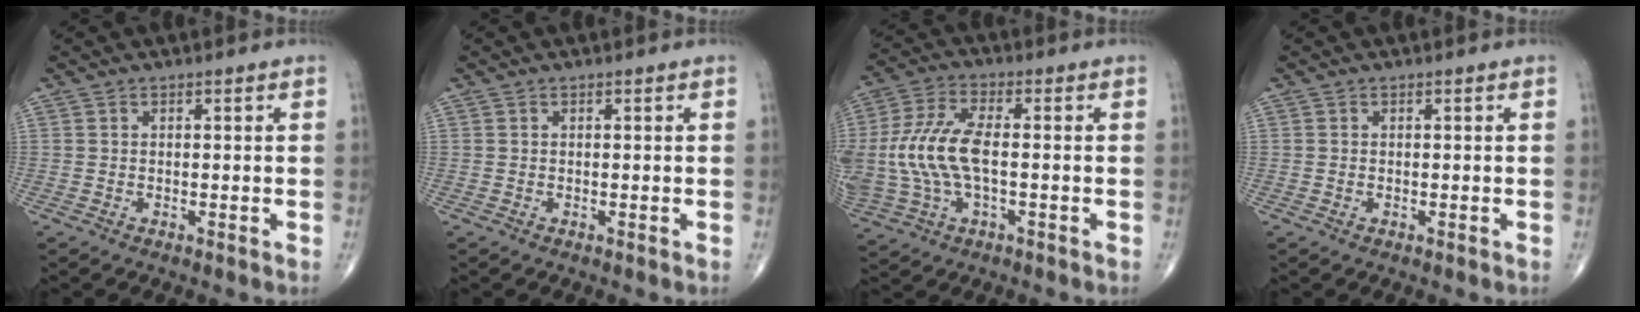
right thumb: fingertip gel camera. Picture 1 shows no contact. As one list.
[{"total": 0.0}, {"total": 14.4, "force": [-0.6, 7.0, 12.5], "torque": [-0.294, 0.018, -0.008]}, {"total": 0.0}]